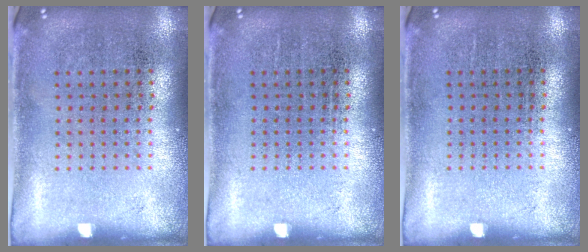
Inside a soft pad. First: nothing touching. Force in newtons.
{"total": 0.0}
{"total": 0.0}